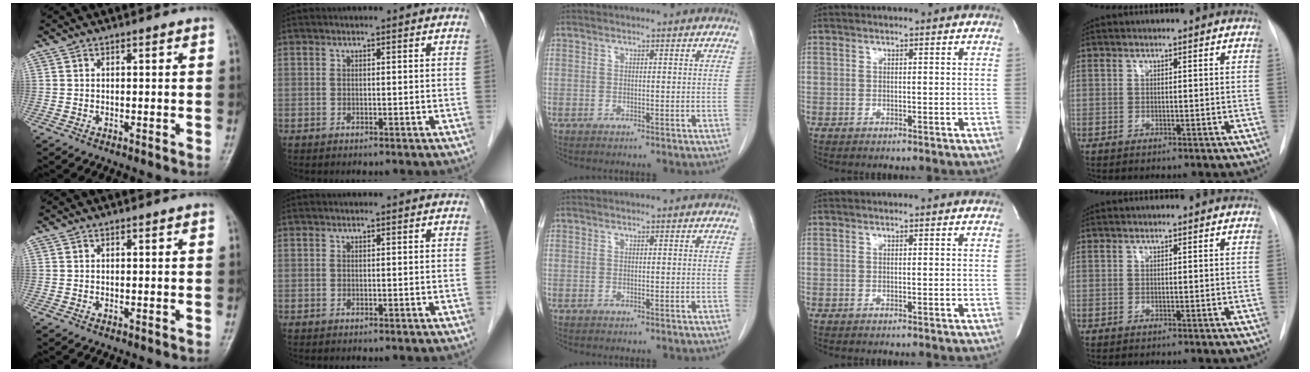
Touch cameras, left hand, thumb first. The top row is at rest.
{}